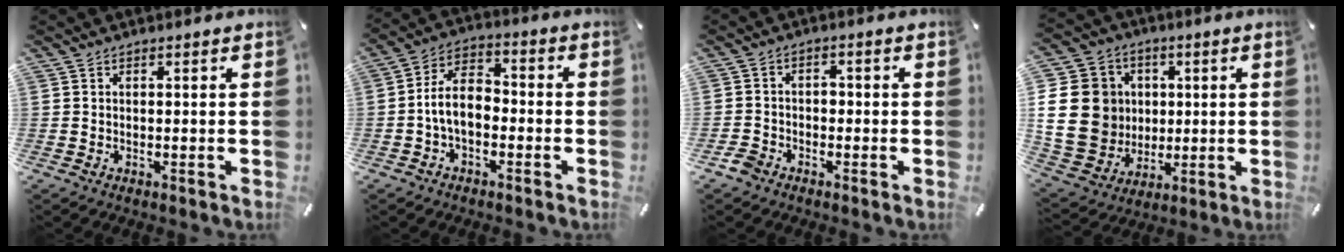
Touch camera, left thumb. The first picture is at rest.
{"total": 8.5, "force": [-2.8, 5.1, 6.1], "torque": [-0.136, 0.016, -0.054]}
{"total": 3.7, "force": [-2.1, 2.8, 1.1], "torque": [-0.018, 0.012, -0.042]}
{"total": 18.4, "force": [1.5, 16.4, 8.2], "torque": [-0.170, 0.004, 0.032]}